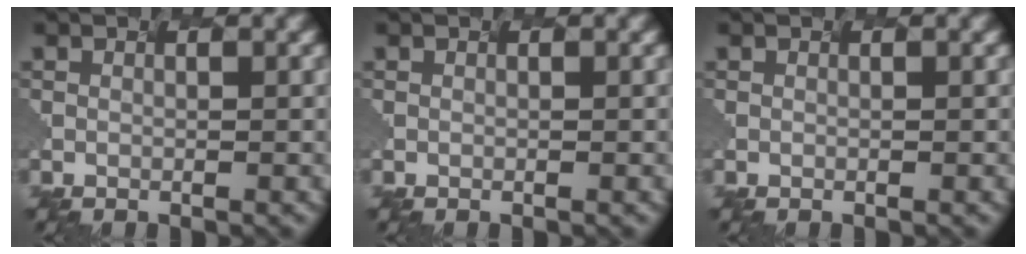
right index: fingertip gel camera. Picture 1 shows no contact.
{"total": 0.0}
{"total": 0.0}